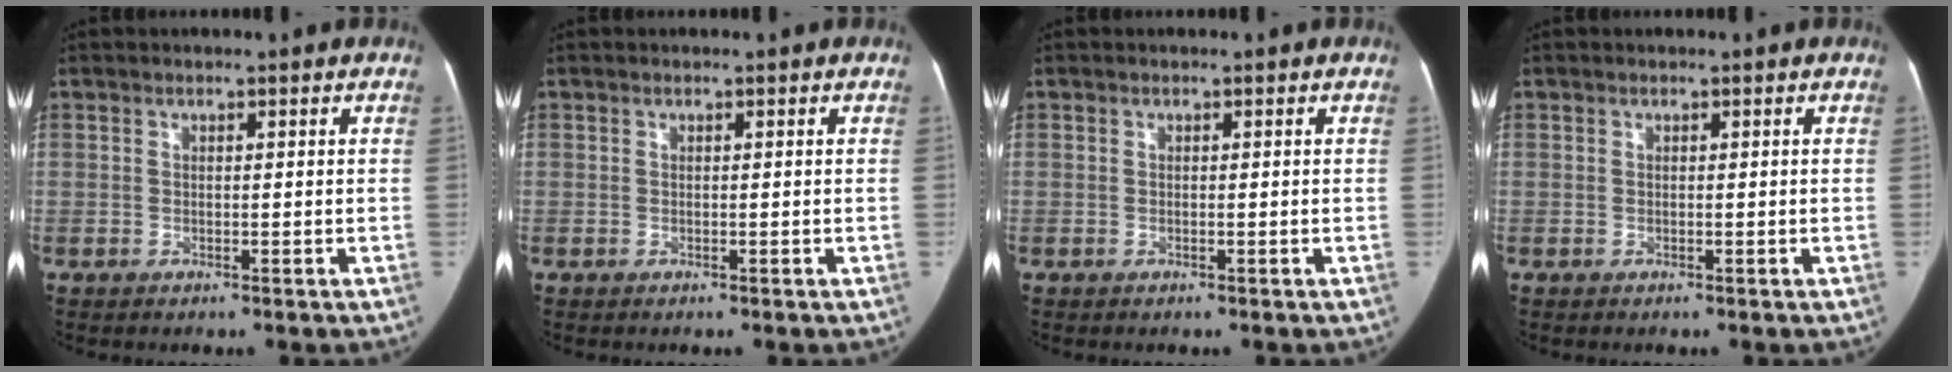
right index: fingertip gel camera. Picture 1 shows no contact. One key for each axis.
{"total": 0.0}
{"total": 0.0}
{"total": 0.0}